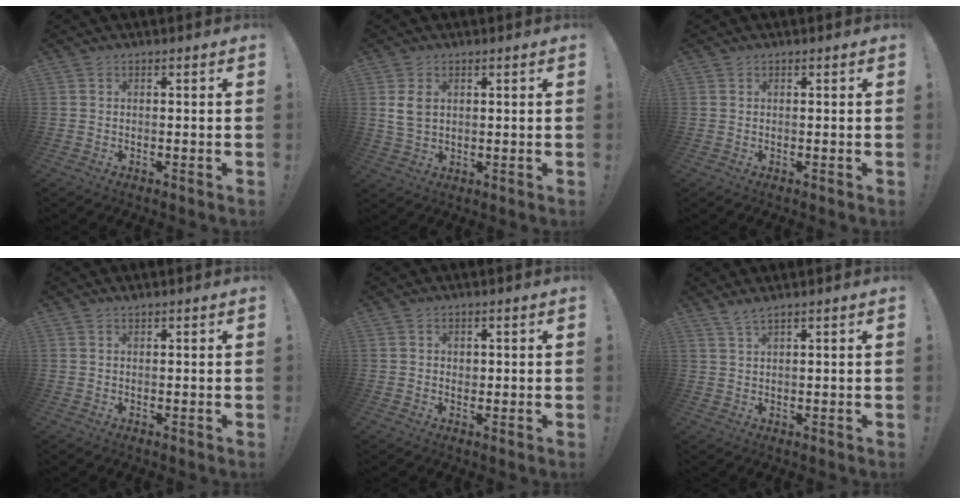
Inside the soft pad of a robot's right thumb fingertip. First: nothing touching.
{"total": 5.1, "force": [1.4, 3.5, 3.4], "torque": [-0.065, 0.002, 0.027]}
{"total": 0.0}
{"total": 0.5, "force": [0.5, 0.0, 0.0], "torque": [0.001, -0.001, 0.010]}
{"total": 1.1, "force": [0.5, 1.0, 0.2], "torque": [0.005, -0.002, 0.007]}
{"total": 2.5, "force": [2.0, -0.1, 1.4], "torque": [-0.038, -0.007, 0.038]}